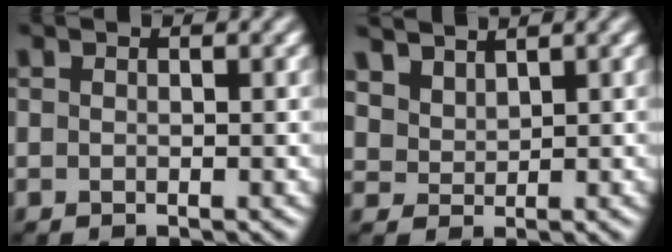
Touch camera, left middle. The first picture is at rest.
{"total": 3.9, "force": [3.3, 1.6, 1.0], "torque": [-0.042, -0.004, 0.082]}